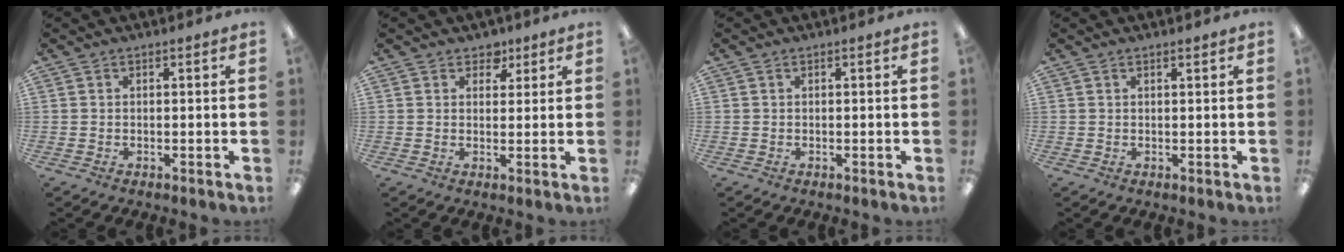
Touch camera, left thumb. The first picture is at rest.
{"total": 3.8, "force": [2.6, 2.6, 1.0], "torque": [-0.004, -0.010, 0.043]}
{"total": 0.0}
{"total": 0.7, "force": [0.6, 0.1, 0.3], "torque": [-0.006, 0.001, 0.011]}